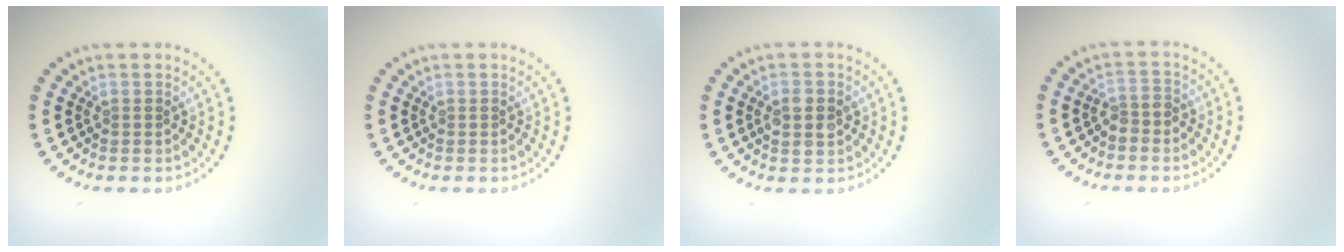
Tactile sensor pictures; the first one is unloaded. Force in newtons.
{"total": 0.0}
{"total": 2.1, "press": 2.1, "slide": 0.2}
{"total": 1.4, "press": 1.3, "slide": 0.7}